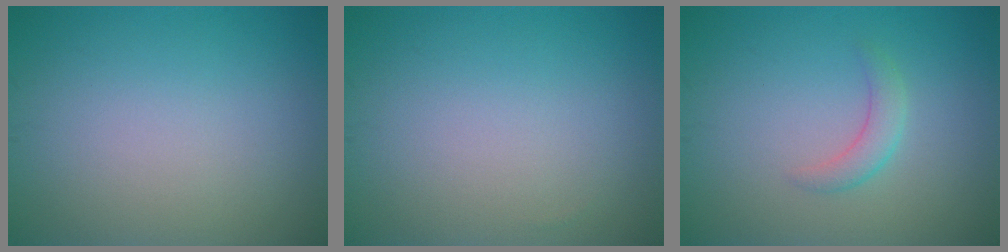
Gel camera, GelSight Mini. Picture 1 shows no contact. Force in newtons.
{"total": 0.0}
{"total": 1.8, "press": 1.8, "slide": 0.0}